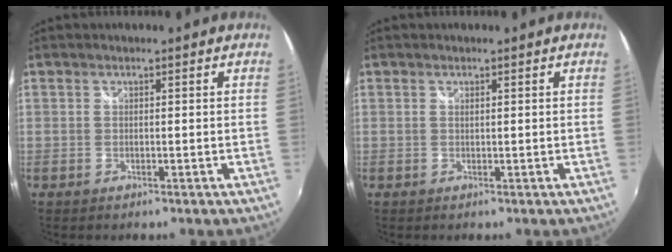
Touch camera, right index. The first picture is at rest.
{"total": 1.0, "force": [0.6, 0.3, 0.7], "torque": [-0.010, 0.001, 0.011]}